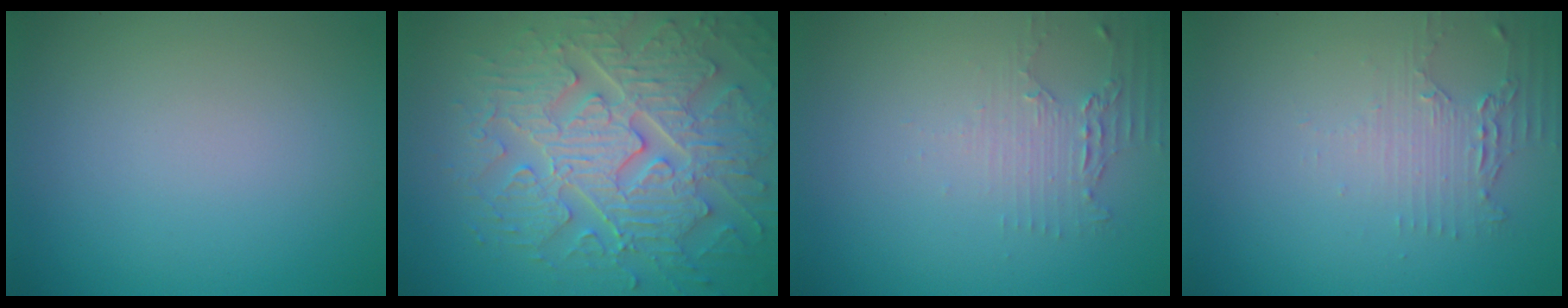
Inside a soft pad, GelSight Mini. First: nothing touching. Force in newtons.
{"total": 8.6, "press": 6.5, "slide": 5.6}
{"total": 2.3, "press": 1.7, "slide": 1.5}
{"total": 2.1, "press": 1.6, "slide": 1.4}